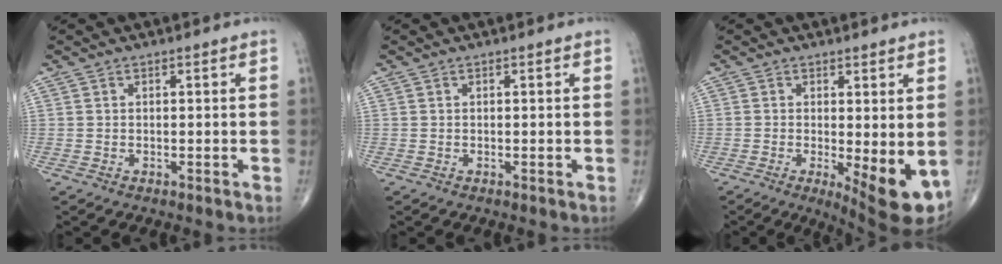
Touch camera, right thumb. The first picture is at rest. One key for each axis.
{"total": 0.0}
{"total": 9.0, "fx": -1.6, "fy": 2.7, "fz": 8.4, "tx": -0.115, "ty": -0.022, "tz": -0.016}